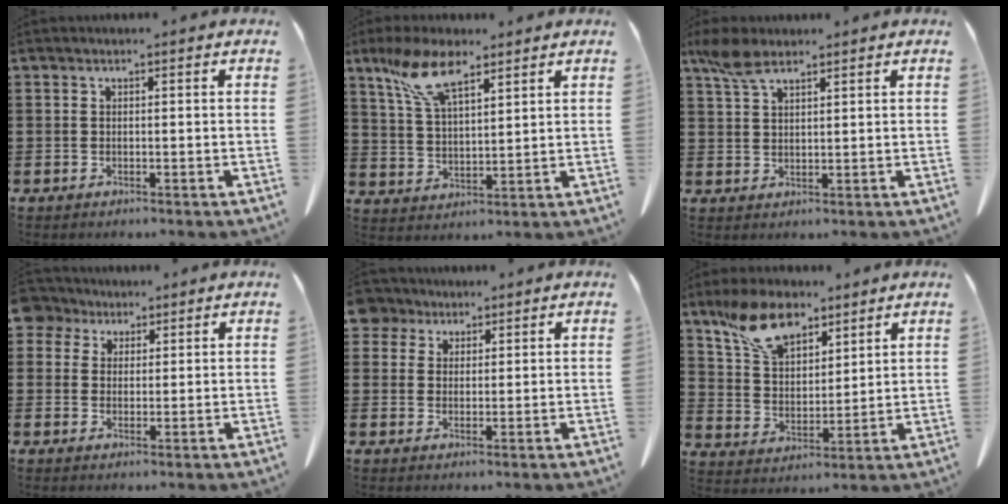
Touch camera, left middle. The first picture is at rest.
{"total": 9.3, "force": [6.2, 3.2, 6.2], "torque": [-0.143, -0.006, 0.112]}
{"total": 5.2, "force": [3.6, 1.8, 3.2], "torque": [-0.072, -0.003, 0.068]}
{"total": 4.1, "force": [3.0, 2.7, 0.8], "torque": [-0.025, 0.007, 0.056]}
{"total": 4.0, "force": [3.0, 2.5, 0.8], "torque": [-0.024, 0.007, 0.057]}
{"total": 10.6, "force": [7.6, 5.0, 5.4], "torque": [-0.131, -0.008, 0.147]}